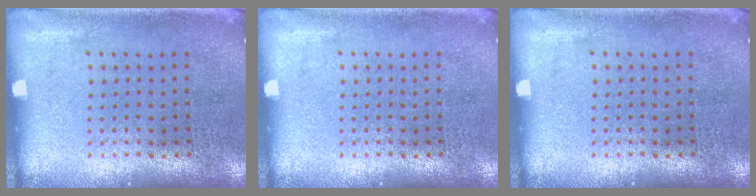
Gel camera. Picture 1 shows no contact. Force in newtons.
{"total": 0.0}
{"total": 0.0}